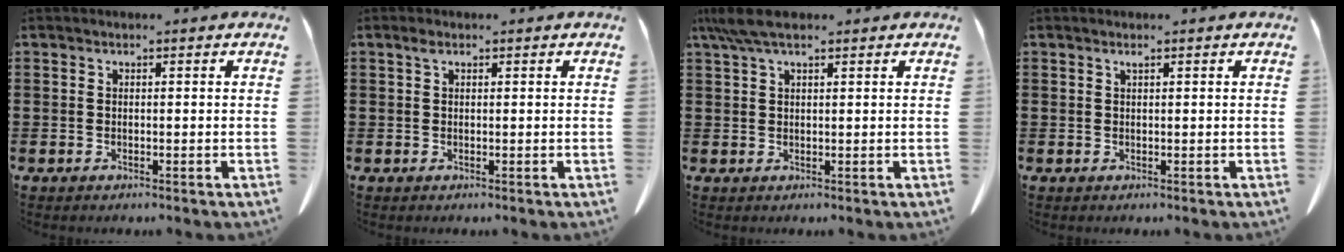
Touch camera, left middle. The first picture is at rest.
{"total": 1.1, "force": [0.5, 0.6, 0.8], "torque": [-0.018, 0.004, 0.009]}
{"total": 4.6, "force": [3.0, 1.1, 3.3], "torque": [-0.071, 0.000, 0.056]}
{"total": 0.5, "force": [0.3, 0.0, 0.4], "torque": [-0.009, -0.002, 0.008]}